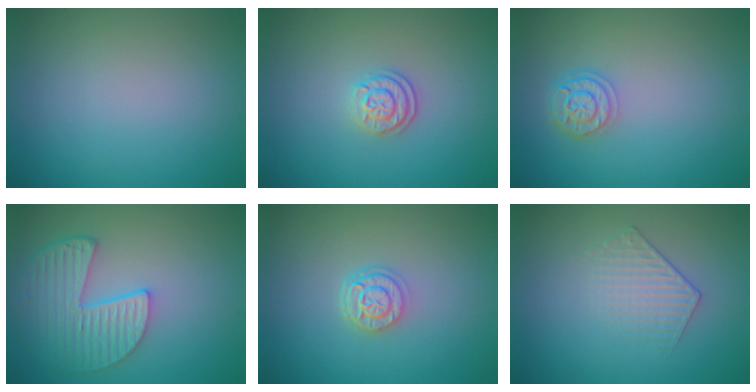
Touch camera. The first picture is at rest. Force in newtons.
{"total": 2.3, "press": 1.9, "slide": 1.2}
{"total": 2.5, "press": 2.1, "slide": 1.3}
{"total": 5.4, "press": 4.7, "slide": 2.7}
{"total": 2.6, "press": 2.1, "slide": 1.5}
{"total": 1.7, "press": 1.2, "slide": 1.3}